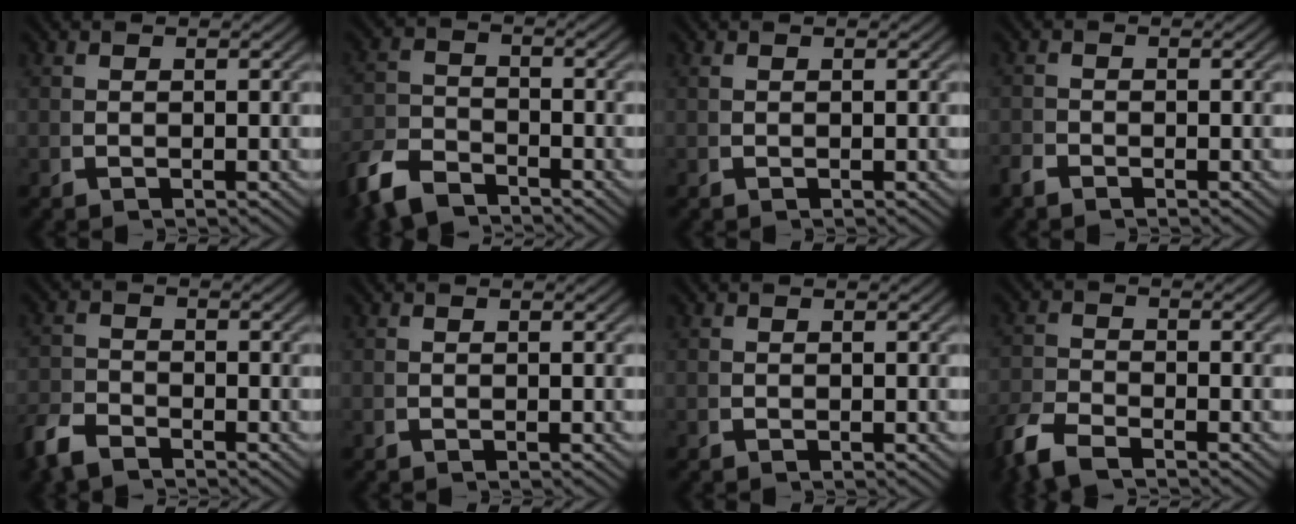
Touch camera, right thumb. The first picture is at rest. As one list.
[{"total": 4.3, "force": [-3.9, 1.5, 1.0], "torque": [-0.014, -0.012, -0.068]}, {"total": 0.0}, {"total": 0.9, "force": [-0.9, 0.0, -0.1], "torque": [0.008, -0.001, -0.020]}, {"total": 2.5, "force": [-2.4, 0.6, 0.4], "torque": [-0.002, -0.004, -0.047]}, {"total": 0.0}, {"total": 0.0}, {"total": 3.0, "force": [-2.7, 0.9, 1.1], "torque": [-0.021, -0.004, -0.053]}]